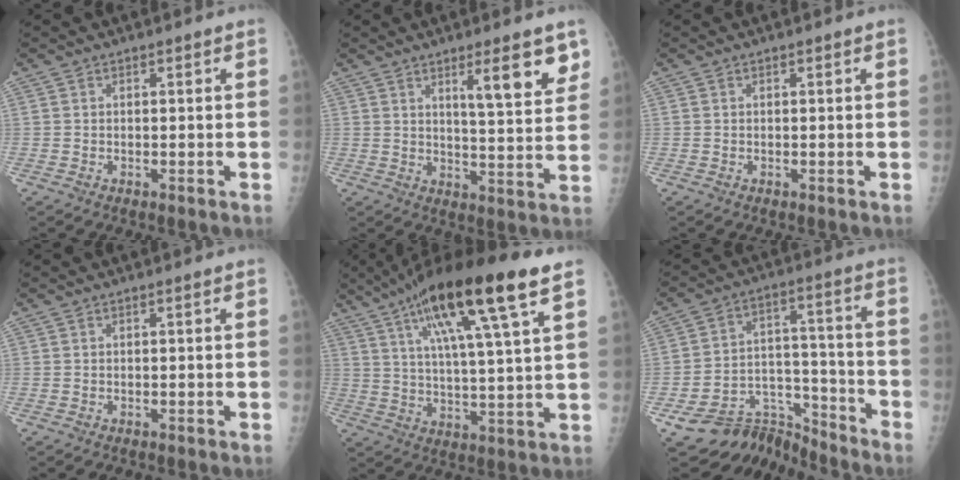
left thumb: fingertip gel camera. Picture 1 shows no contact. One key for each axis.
{"total": 10.5, "fx": 5.9, "fy": 2.0, "fz": 8.4, "tx": -0.104, "ty": -0.041, "tz": 0.088}
{"total": 0.0}
{"total": 0.0}
{"total": 19.9, "fx": 10.5, "fy": 3.0, "fz": 16.7, "tx": -0.281, "ty": -0.016, "tz": 0.176}
{"total": 12.0, "fx": -11.0, "fy": 4.7, "fz": 0.3, "tx": 0.026, "ty": 0.109, "tz": -0.183}